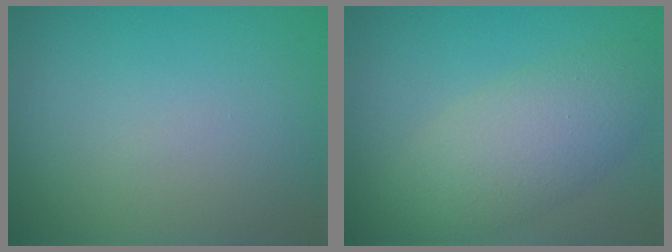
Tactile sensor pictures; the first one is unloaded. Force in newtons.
{"total": 5.4, "press": 5.4, "slide": 0.1}